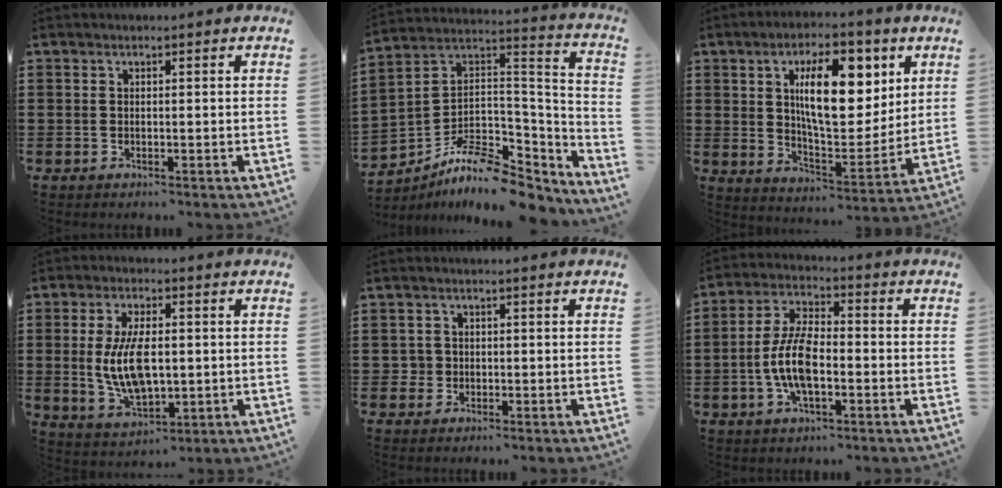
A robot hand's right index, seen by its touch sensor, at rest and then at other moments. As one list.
[{"total": 10.0, "force": [-8.0, 3.7, 4.7], "torque": [-0.091, 0.013, -0.155]}, {"total": 13.5, "force": [5.2, 5.9, 11.0], "torque": [-0.168, -0.007, 0.084]}, {"total": 8.8, "force": [0.0, 4.4, 7.7], "torque": [-0.160, -0.001, -0.005]}, {"total": 1.7, "force": [-0.3, 1.6, 0.3], "torque": [-0.012, 0.005, -0.008]}, {"total": 8.6, "force": [-1.9, 3.8, 7.5], "torque": [-0.177, -0.005, -0.044]}]